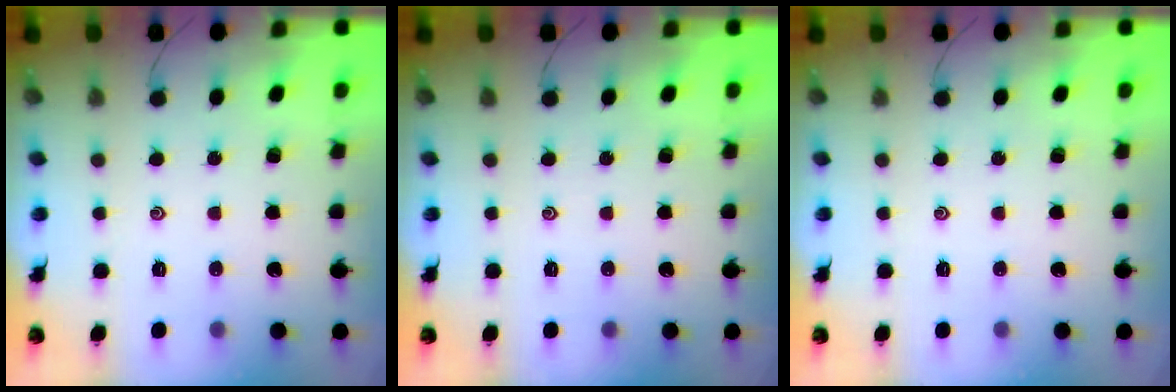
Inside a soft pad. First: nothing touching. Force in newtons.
{"total": 0.0}
{"total": 0.0}